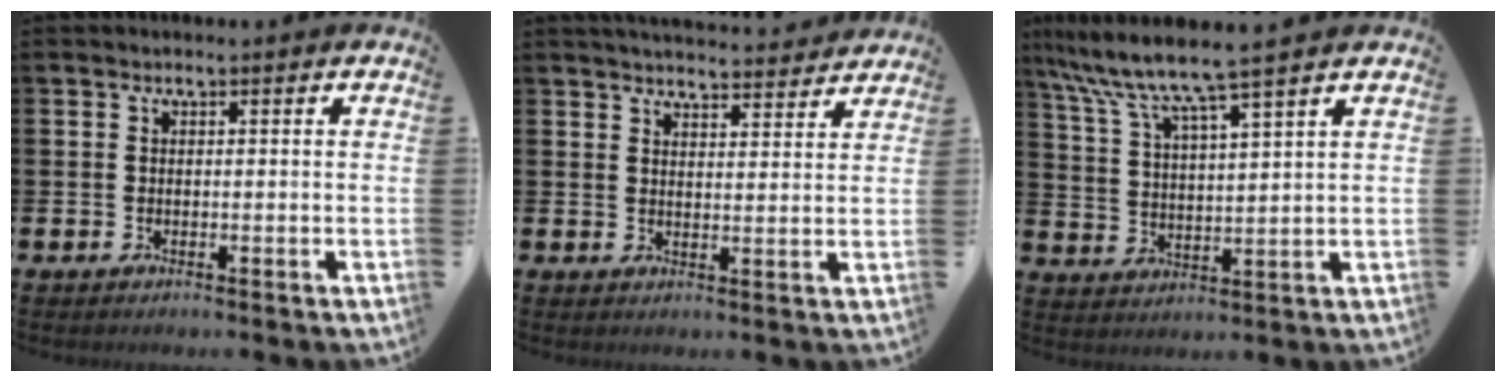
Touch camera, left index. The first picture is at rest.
{"total": 4.3, "force": [4.3, 0.3, 0.2], "torque": [0.001, -0.033, 0.075]}
{"total": 7.4, "force": [6.5, -0.1, 3.6], "torque": [-0.092, -0.038, 0.108]}